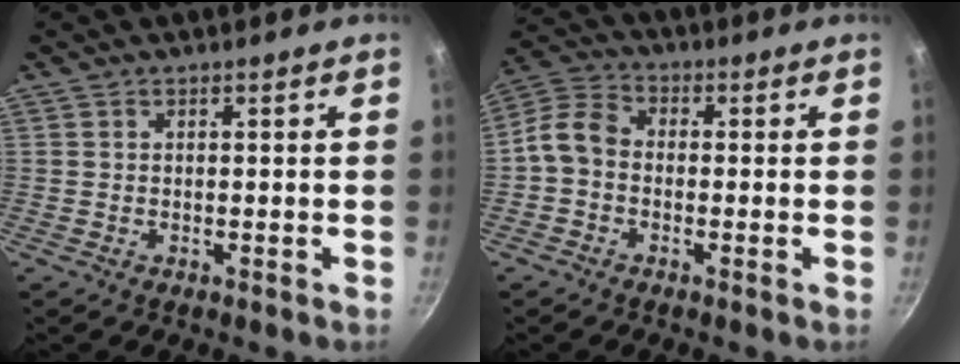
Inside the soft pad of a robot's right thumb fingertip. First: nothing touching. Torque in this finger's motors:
{"motor_torque": [-0.48, 0.16, 0.02, -0.13, 0.10]}